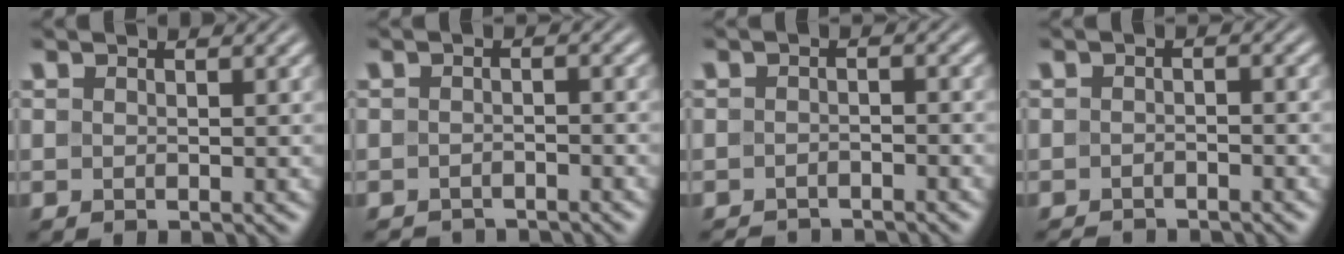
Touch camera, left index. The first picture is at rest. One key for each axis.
{"total": 2.4, "fx": -2.2, "fy": 0.7, "fz": 0.6, "tx": -0.004, "ty": -0.002, "tz": -0.038}
{"total": 3.0, "fx": -2.8, "fy": 0.7, "fz": 0.9, "tx": -0.014, "ty": -0.006, "tz": -0.048}
{"total": 2.6, "fx": -2.4, "fy": 0.6, "fz": 1.0, "tx": -0.015, "ty": -0.005, "tz": -0.042}